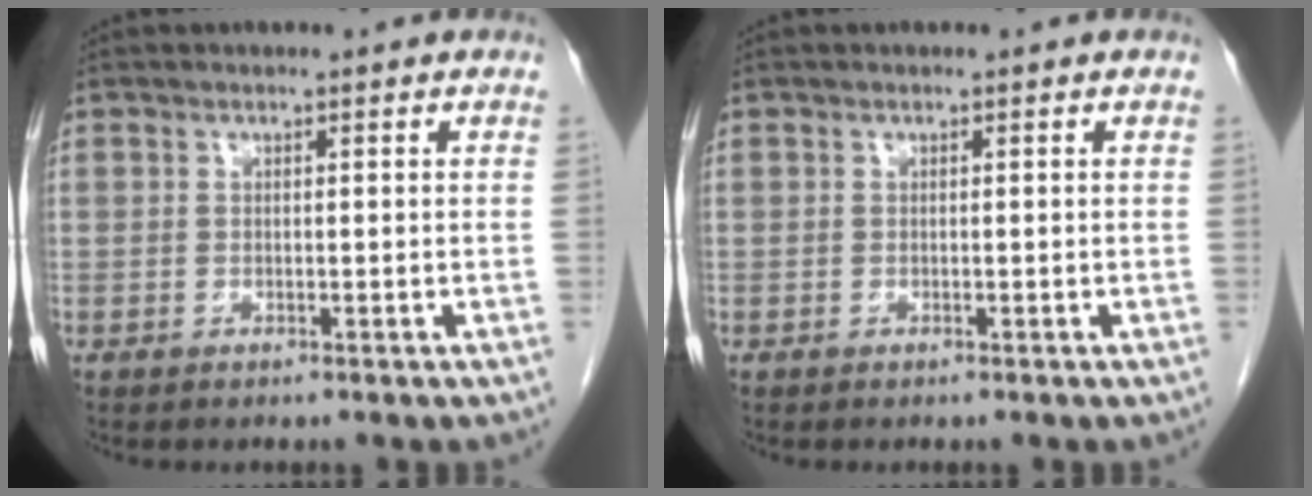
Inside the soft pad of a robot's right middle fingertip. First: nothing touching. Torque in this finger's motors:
{"motor_torque": [0.21, -0.20, 0.01, -0.02]}